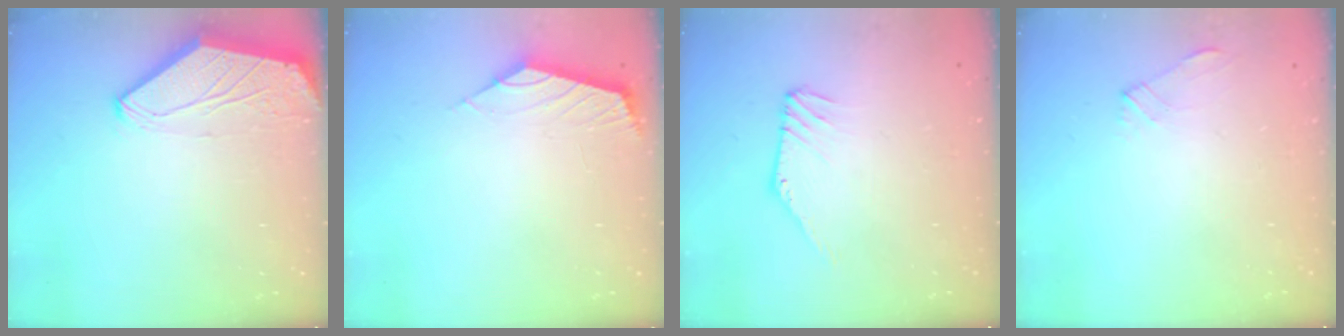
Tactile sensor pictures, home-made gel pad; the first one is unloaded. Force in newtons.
{"total": 2.1, "press": 2.1, "slide": 0.5}
{"total": 3.6, "press": 3.6, "slide": 0.1}
{"total": 1.9, "press": 1.9, "slide": 0.4}